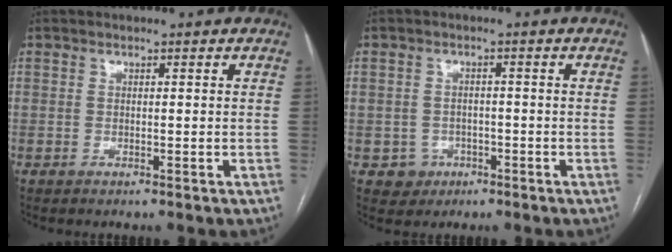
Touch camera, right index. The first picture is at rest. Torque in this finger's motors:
{"motor_torque": [-0.68, 0.18, -1.05, -0.21]}